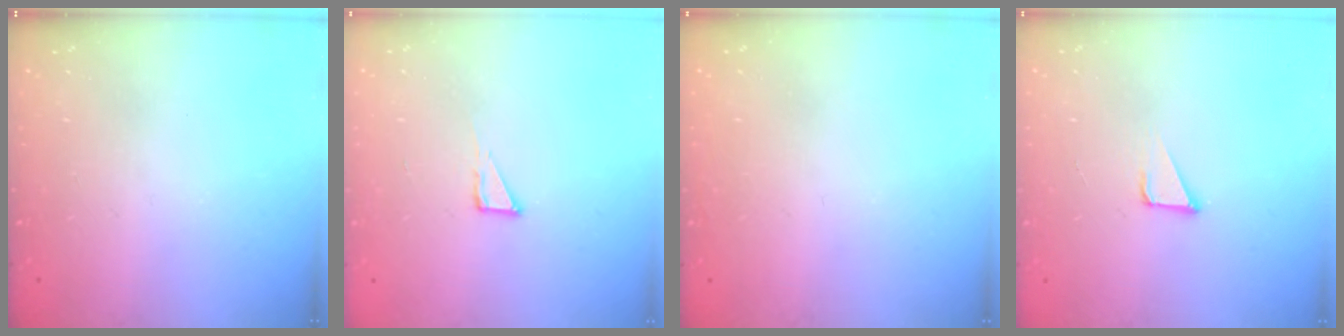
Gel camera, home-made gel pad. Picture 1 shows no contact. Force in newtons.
{"total": 3.4, "press": 3.4, "slide": 0.3}
{"total": 1.6, "press": 1.6, "slide": 0.1}
{"total": 2.2, "press": 2.2, "slide": 0.2}